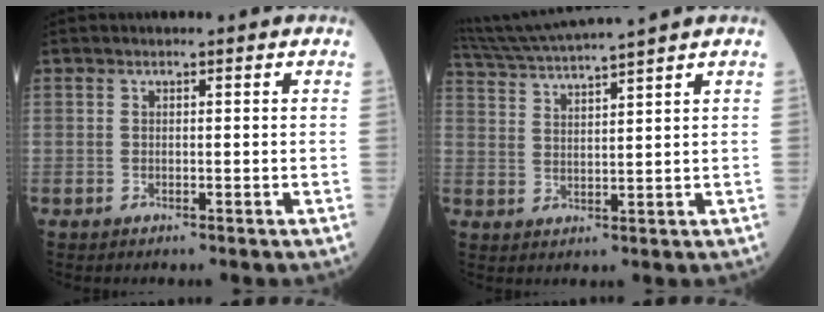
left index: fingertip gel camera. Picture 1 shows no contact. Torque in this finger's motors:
{"motor_torque": [0.12, -0.27, 0.07, 0.04]}